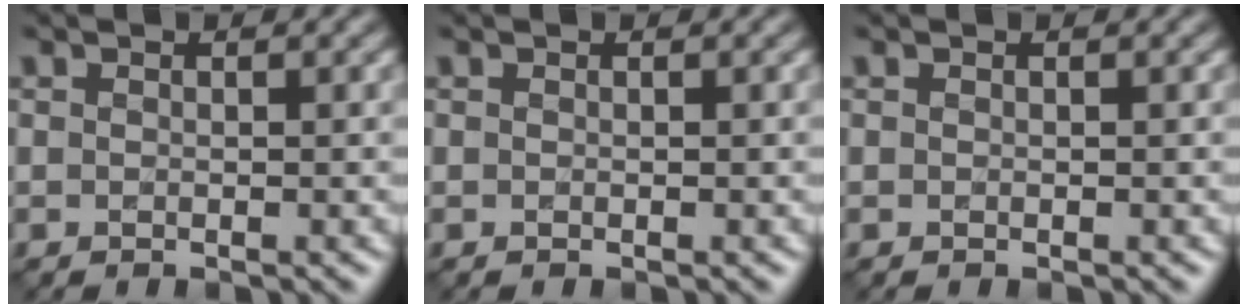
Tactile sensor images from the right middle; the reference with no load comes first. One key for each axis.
{"total": 0.0}
{"total": 0.0}